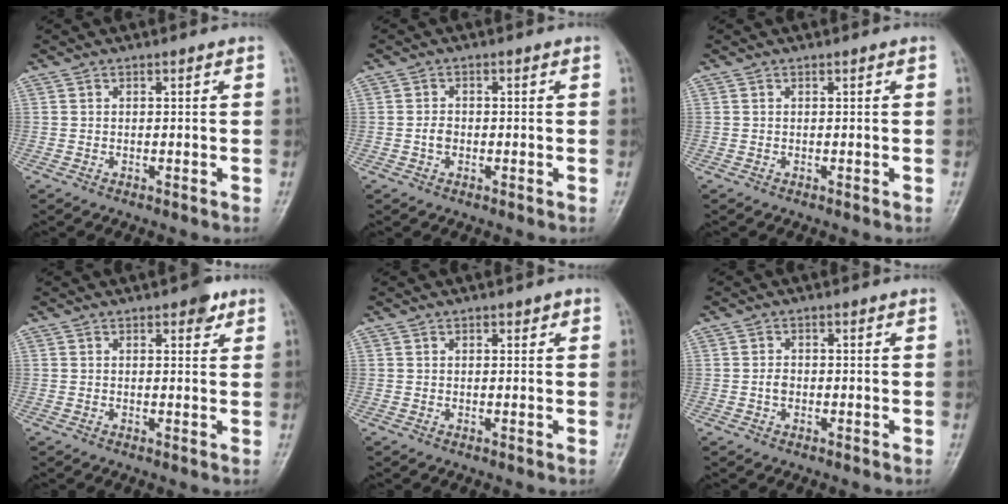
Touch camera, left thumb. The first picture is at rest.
{"total": 2.0, "force": [-0.5, 1.4, 1.2], "torque": [-0.019, 0.006, -0.012]}
{"total": 0.0}
{"total": 2.9, "force": [1.8, 1.4, 1.9], "torque": [-0.014, -0.006, 0.020]}
{"total": 1.4, "force": [0.8, 0.8, 0.9], "torque": [-0.001, -0.001, 0.008]}
{"total": 1.7, "force": [-0.4, 1.3, 1.1], "torque": [-0.017, 0.004, -0.009]}